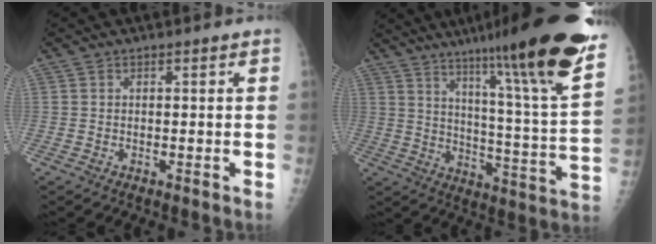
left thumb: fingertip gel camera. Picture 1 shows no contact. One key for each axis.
{"total": 26.2, "fx": 18.1, "fy": 0.9, "fz": 19.0, "tx": -0.267, "ty": -0.092, "tz": 0.263}